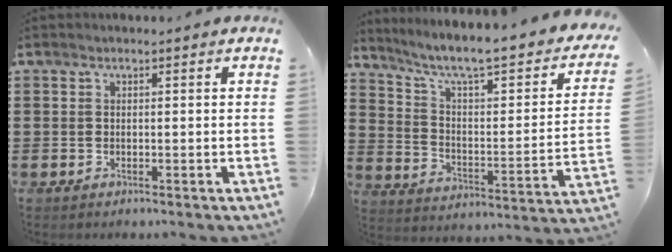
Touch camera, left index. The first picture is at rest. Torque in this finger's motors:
{"motor_torque": [1.29, -0.85, 0.39, 0.21]}